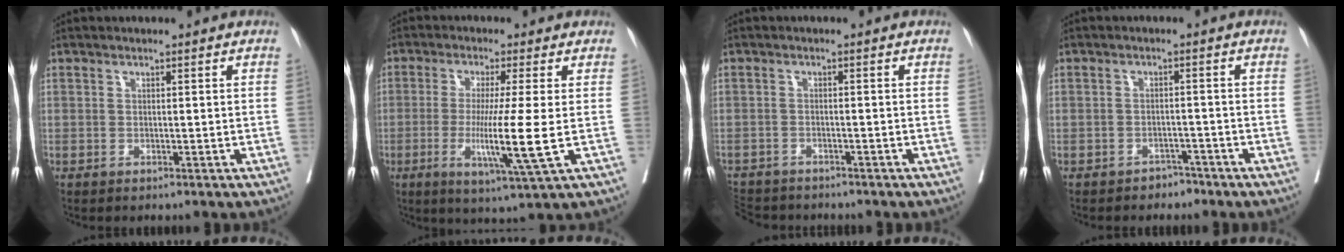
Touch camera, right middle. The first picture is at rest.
{"total": 9.6, "force": [-1.7, -1.4, 9.4], "torque": [-0.174, -0.037, -0.032]}
{"total": 8.1, "force": [-7.2, 2.8, 2.5], "torque": [-0.056, -0.008, -0.110]}
{"total": 2.1, "force": [-1.7, 1.2, 0.2], "torque": [-0.003, 0.005, -0.026]}